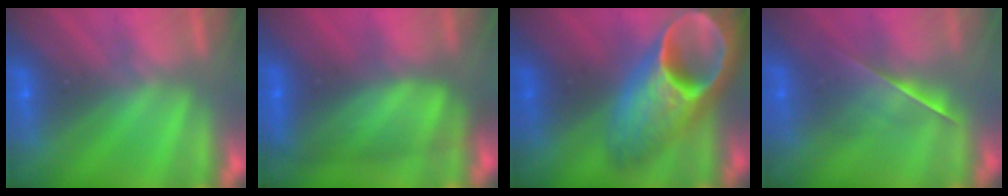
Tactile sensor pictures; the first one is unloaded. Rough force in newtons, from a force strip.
{"total": 7.5}
{"total": 13.7}
{"total": 2.1}